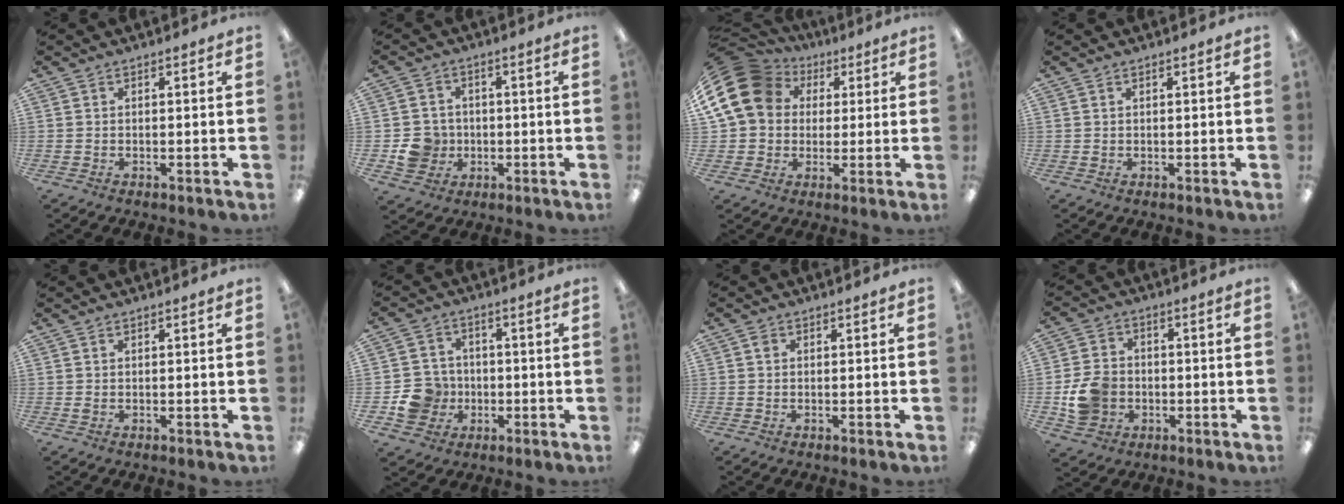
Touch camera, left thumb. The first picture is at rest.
{"total": 7.0, "force": [-1.5, 6.6, 2.1], "torque": [-0.055, 0.014, -0.024]}
{"total": 17.6, "force": [5.3, 14.4, 8.7], "torque": [-0.186, -0.008, 0.102]}
{"total": 0.5, "force": [0.2, 0.2, 0.4], "torque": [-0.010, 0.001, 0.003]}
{"total": 0.7, "force": [0.1, 0.2, 0.6], "torque": [-0.013, 0.001, 0.002]}
{"total": 9.0, "force": [-2.4, 8.3, 2.6], "torque": [-0.071, 0.022, -0.037]}
{"total": 0.7, "force": [0.1, 0.6, 0.4], "torque": [-0.009, 0.004, 0.002]}
{"total": 8.9, "force": [-1.9, 7.6, 4.2], "torque": [-0.083, 0.015, -0.031]}